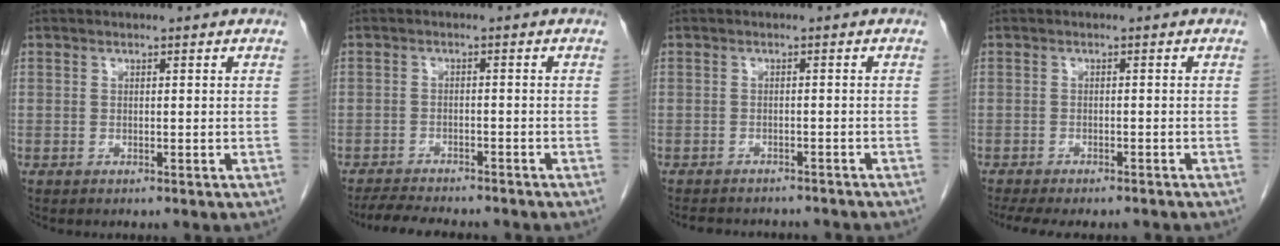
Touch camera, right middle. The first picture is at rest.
{"total": 7.7, "force": [-7.0, 1.7, 2.9], "torque": [-0.044, -0.010, -0.106]}
{"total": 9.0, "force": [-8.2, 2.6, 2.7], "torque": [-0.043, 0.002, -0.095]}
{"total": 10.2, "force": [-8.8, 2.6, 4.3], "torque": [-0.070, -0.009, -0.118]}